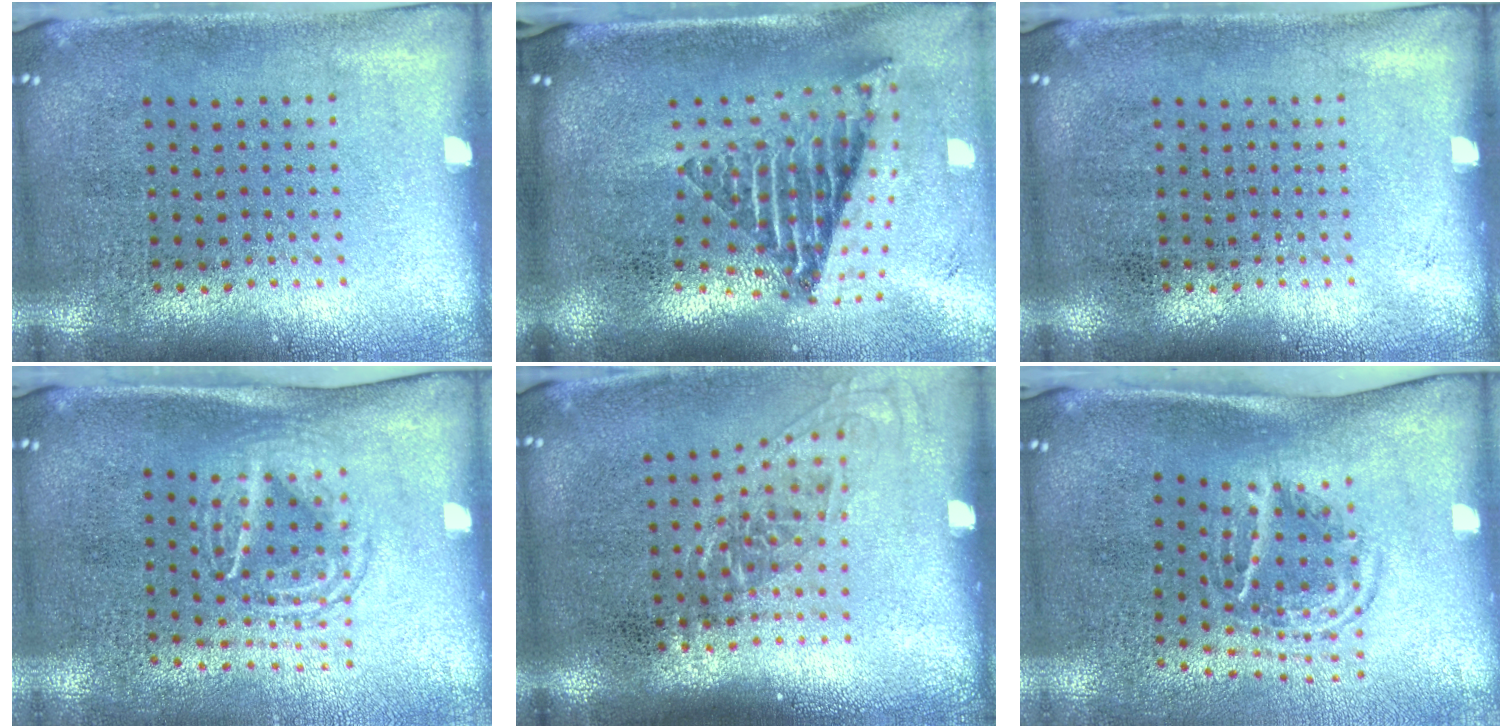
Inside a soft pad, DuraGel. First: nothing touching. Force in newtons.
{"total": 2.8, "press": 1.7, "slide": 2.2}
{"total": 0.0}
{"total": 1.7, "press": 1.3, "slide": 1.1}
{"total": 1.3, "press": 1.0, "slide": 0.8}
{"total": 1.8, "press": 1.1, "slide": 1.5}